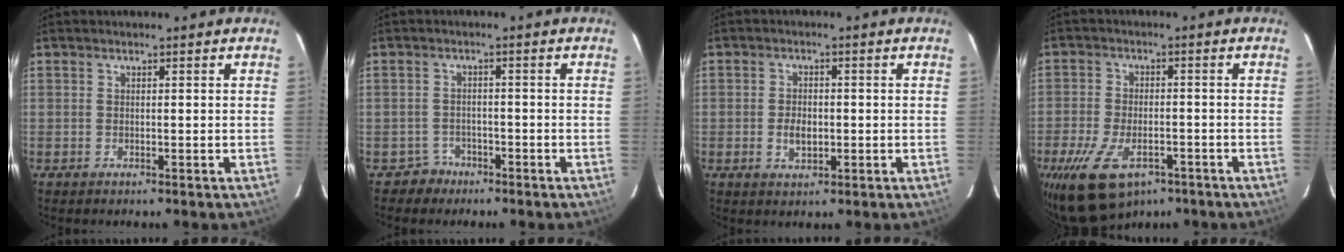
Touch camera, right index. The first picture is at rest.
{"total": 3.2, "force": [-2.2, 2.3, -0.6], "torque": [0.003, 0.014, -0.037]}
{"total": 4.0, "force": [-0.8, 2.5, 2.9], "torque": [-0.056, 0.000, -0.011]}
{"total": 13.4, "force": [-8.0, 7.0, 8.2], "torque": [-0.183, -0.027, -0.133]}